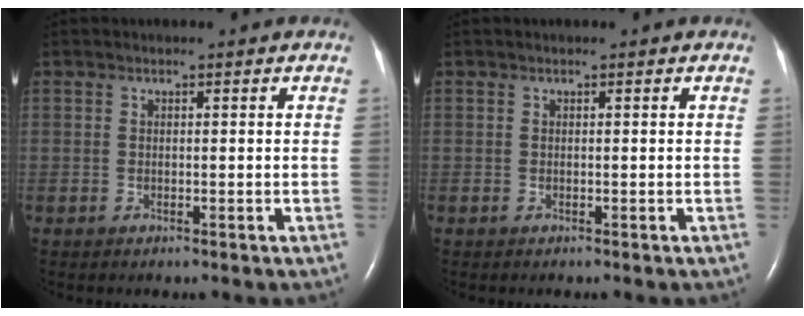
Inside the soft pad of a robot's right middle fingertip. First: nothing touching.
{"total": 0.0}